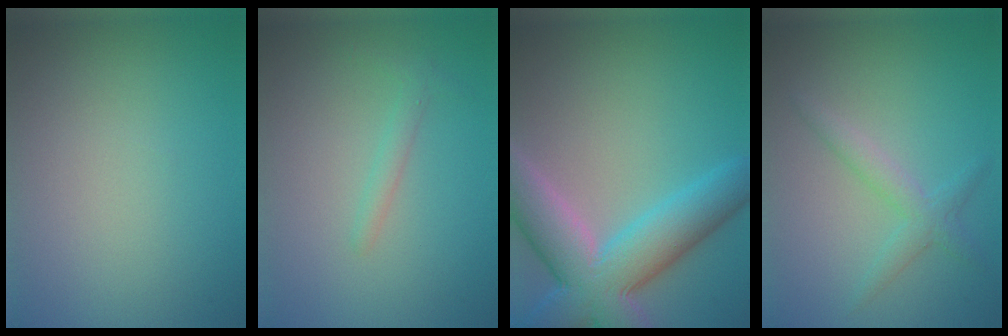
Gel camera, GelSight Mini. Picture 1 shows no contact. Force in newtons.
{"total": 1.3, "press": 1.3, "slide": 0.1}
{"total": 9.8, "press": 9.8, "slide": 1.0}
{"total": 2.1, "press": 2.1, "slide": 0.1}